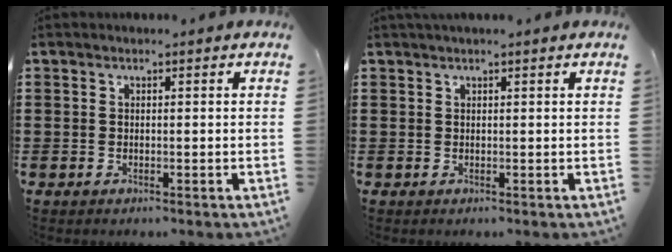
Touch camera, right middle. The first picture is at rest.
{"total": 0.6, "force": [0.5, 0.0, 0.4], "torque": [-0.007, 0.001, 0.009]}